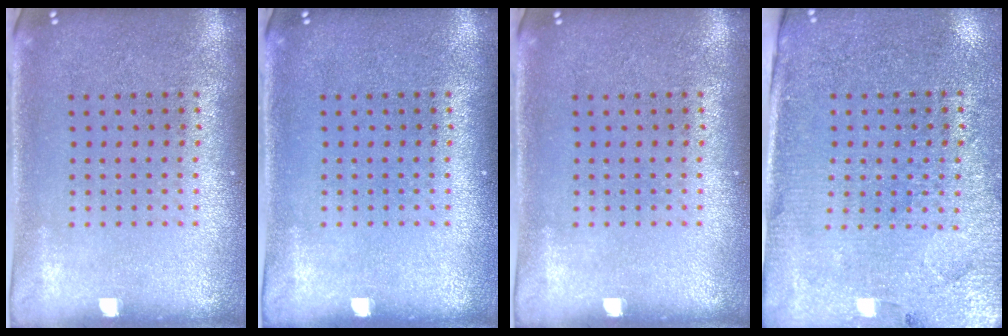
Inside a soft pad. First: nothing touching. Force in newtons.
{"total": 0.0}
{"total": 0.0}
{"total": 3.1, "press": 2.9, "slide": 0.9}